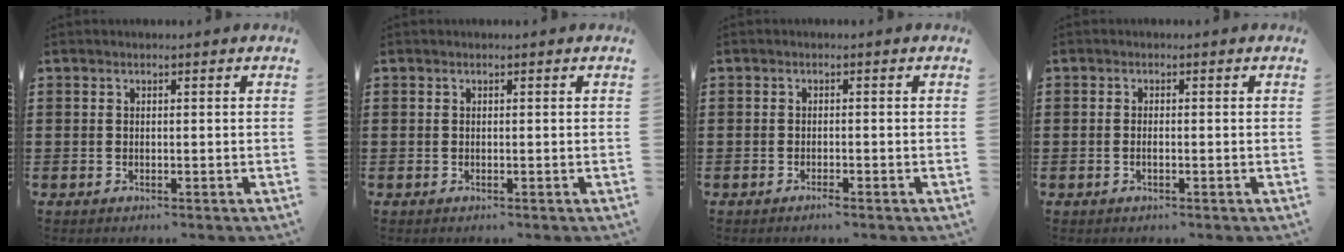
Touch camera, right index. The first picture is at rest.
{"total": 0.0}
{"total": 1.0, "force": [-0.8, 0.0, 0.6], "torque": [-0.012, -0.004, -0.014]}
{"total": 0.8, "force": [-0.3, 0.2, 0.7], "torque": [-0.014, -0.004, -0.005]}